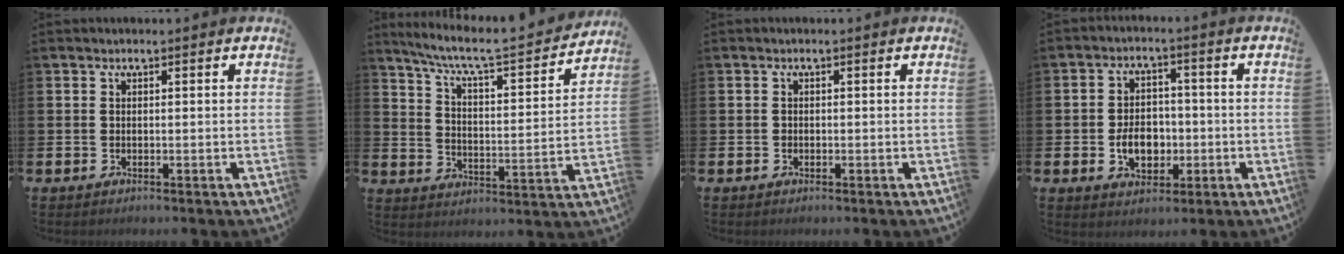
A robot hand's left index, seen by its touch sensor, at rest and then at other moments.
{"total": 7.4, "force": [6.6, 0.8, 3.3], "torque": [-0.080, -0.052, 0.104]}
{"total": 0.5, "force": [-0.3, 0.5, 0.1], "torque": [-0.008, 0.006, -0.006]}
{"total": 5.5, "force": [-1.3, 4.0, 3.5], "torque": [-0.050, 0.004, -0.030]}